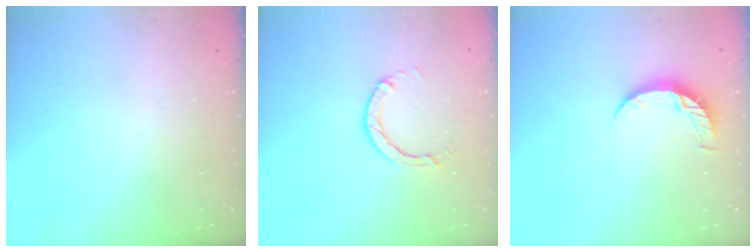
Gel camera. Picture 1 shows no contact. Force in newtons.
{"total": 3.8, "press": 3.8, "slide": 0.5}
{"total": 6.1, "press": 6.0, "slide": 0.6}